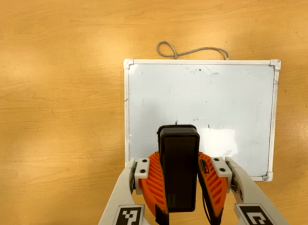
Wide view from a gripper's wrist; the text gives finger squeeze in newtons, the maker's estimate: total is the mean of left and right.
{"total": 7.2, "left": 6.0, "right": 8.3}